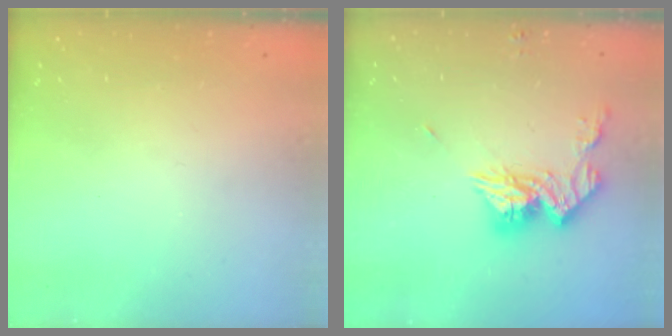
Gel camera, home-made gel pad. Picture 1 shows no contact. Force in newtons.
{"total": 12.3, "press": 12.2, "slide": 1.0}